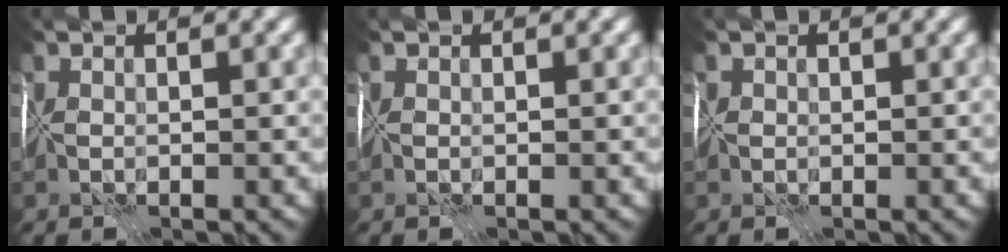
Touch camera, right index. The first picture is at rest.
{"total": 0.0}
{"total": 0.5, "force": [0.1, 0.5, -0.1], "torque": [0.006, 0.005, -0.004]}